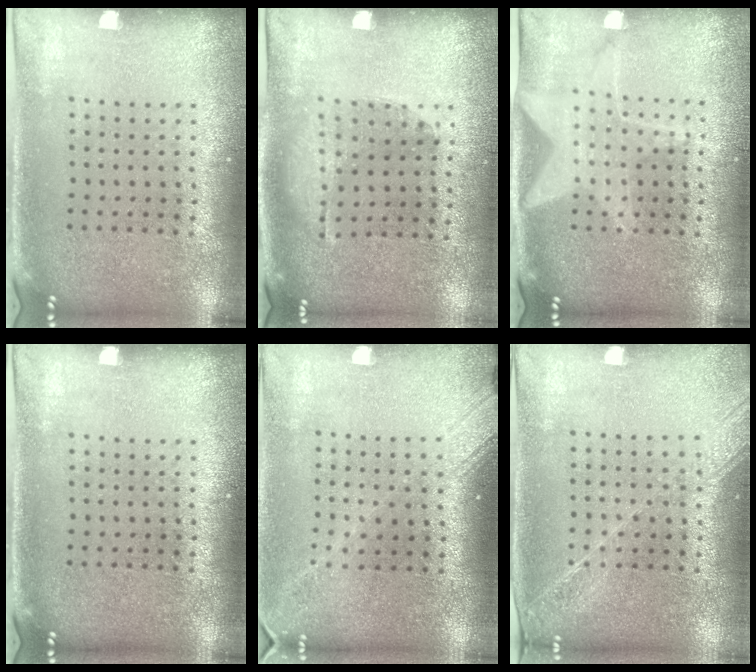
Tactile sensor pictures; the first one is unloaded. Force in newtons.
{"total": 1.2, "press": 0.8, "slide": 0.9}
{"total": 1.5, "press": 1.5, "slide": 0.3}
{"total": 0.0}
{"total": 1.7, "press": 1.3, "slide": 1.1}
{"total": 1.5, "press": 1.4, "slide": 0.5}